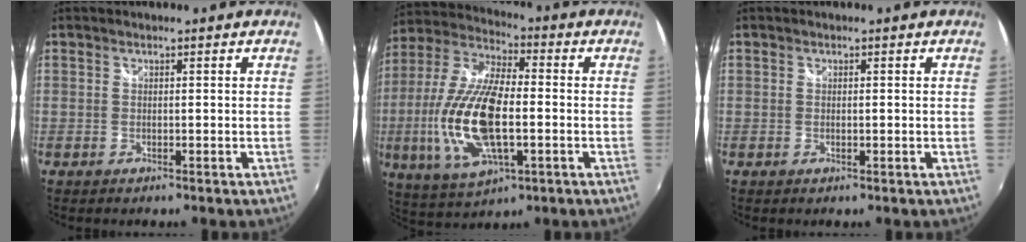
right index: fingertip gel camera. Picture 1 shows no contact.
{"total": 18.8, "force": [-3.2, 7.4, 17.0], "torque": [-0.354, -0.009, -0.056]}
{"total": 0.5, "force": [0.0, 0.3, 0.4], "torque": [-0.005, -0.001, 0.000]}